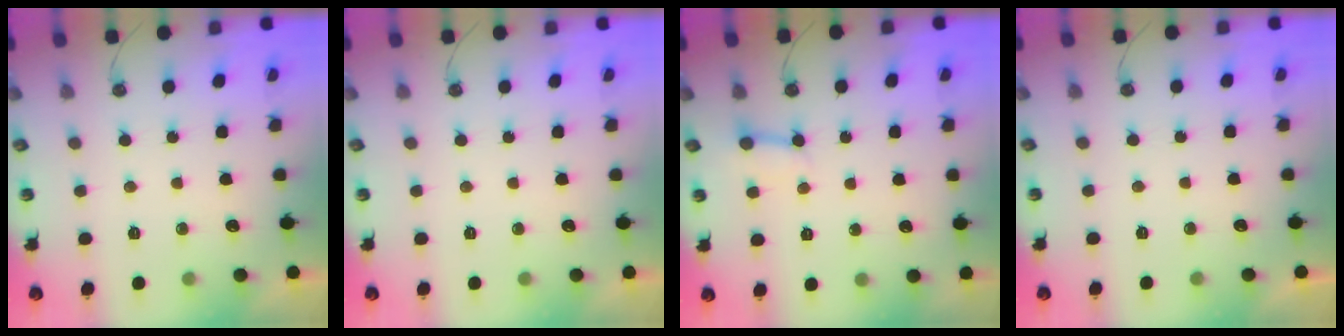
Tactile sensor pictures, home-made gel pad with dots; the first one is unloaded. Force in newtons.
{"total": 0.0}
{"total": 3.5, "press": 3.5, "slide": 0.4}
{"total": 0.0}